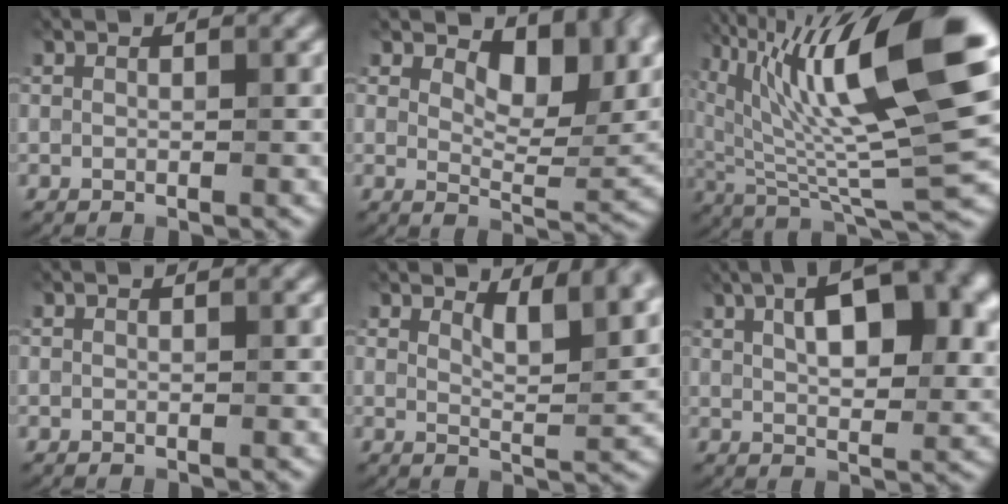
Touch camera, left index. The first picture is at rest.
{"total": 7.9, "force": [4.0, 3.8, 5.6], "torque": [-0.091, 0.007, 0.096]}
{"total": 14.7, "force": [4.6, 3.0, 13.7], "torque": [-0.248, 0.015, 0.109]}
{"total": 0.0}
{"total": 3.3, "force": [2.6, 0.3, 2.1], "torque": [-0.042, 0.002, 0.068]}
{"total": 8.5, "force": [2.5, 3.6, 7.3], "torque": [-0.092, 0.023, 0.054]}